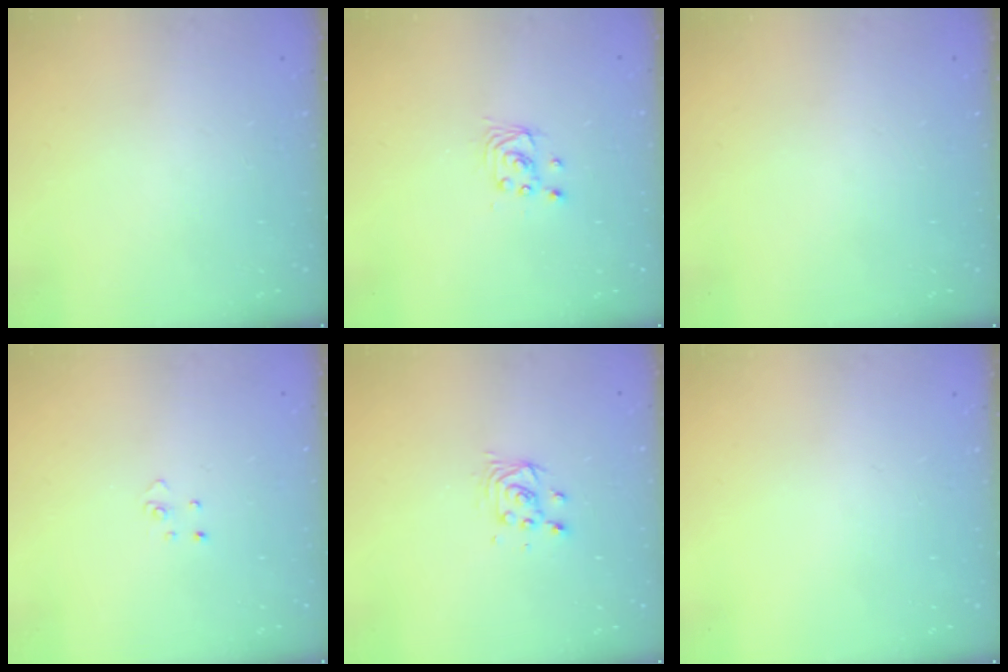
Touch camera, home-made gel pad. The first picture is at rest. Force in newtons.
{"total": 2.8, "press": 2.8, "slide": 0.1}
{"total": 0.0}
{"total": 2.7, "press": 2.7, "slide": 0.3}
{"total": 4.0, "press": 4.0, "slide": 0.3}
{"total": 0.0}